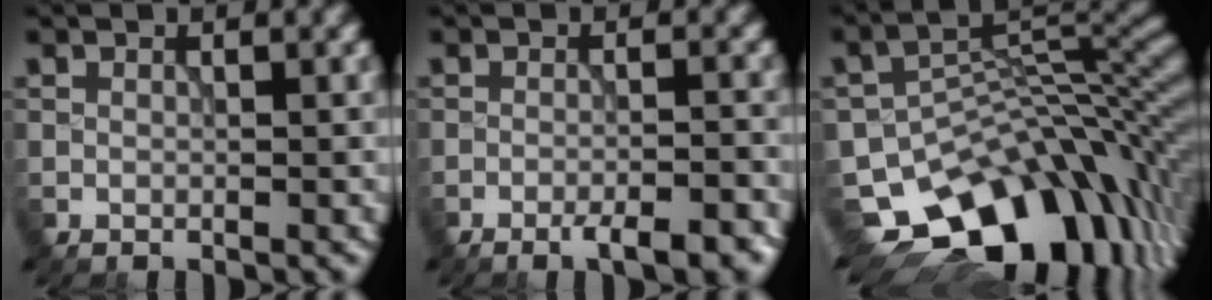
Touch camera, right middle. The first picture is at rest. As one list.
[{"total": 4.2, "force": [-3.0, 0.7, 2.9], "torque": [-0.049, -0.001, -0.044]}, {"total": 14.2, "force": [-7.1, 8.6, 8.8], "torque": [-0.141, -0.008, -0.112]}]